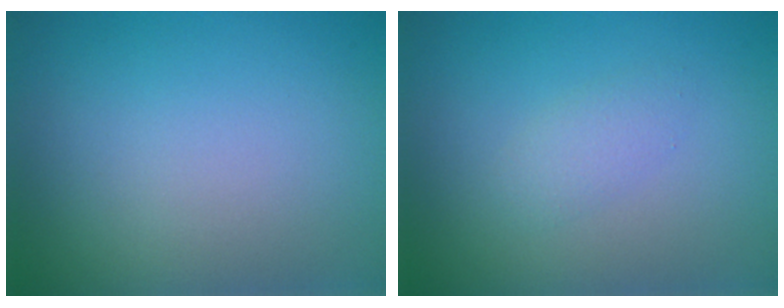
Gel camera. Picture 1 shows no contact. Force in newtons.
{"total": 1.3, "press": 1.3, "slide": 0.1}